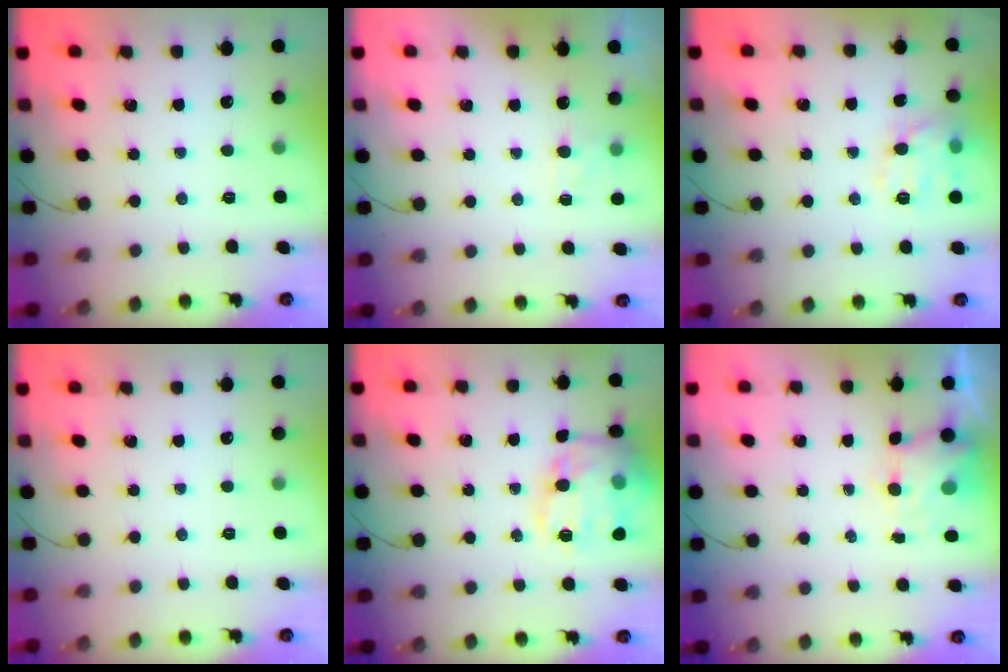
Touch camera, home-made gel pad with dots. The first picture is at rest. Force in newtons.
{"total": 3.0, "press": 2.9, "slide": 1.1}
{"total": 12.2, "press": 12.1, "slide": 0.7}
{"total": 0.0}
{"total": 19.5, "press": 19.4, "slide": 2.3}
{"total": 4.4, "press": 4.3, "slide": 1.0}